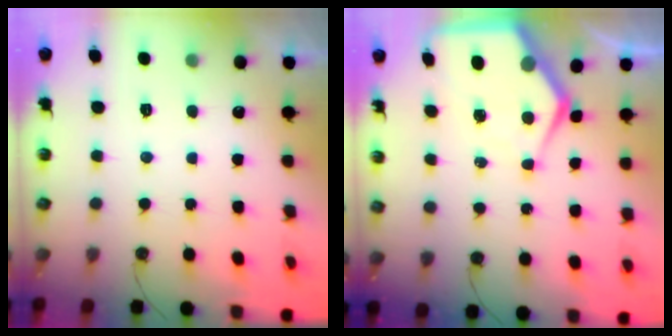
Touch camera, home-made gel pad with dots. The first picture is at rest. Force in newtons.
{"total": 11.2, "press": 11.1, "slide": 1.1}